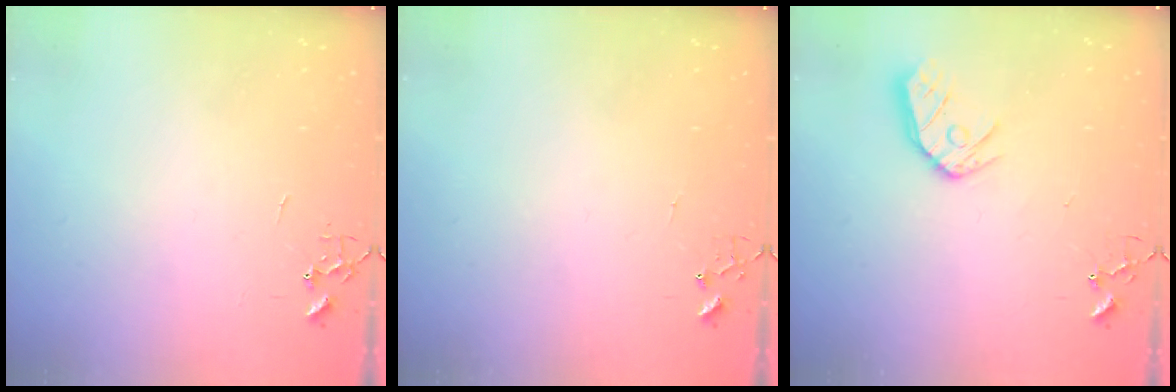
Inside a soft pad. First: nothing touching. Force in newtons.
{"total": 3.6, "press": 3.6, "slide": 0.4}
{"total": 10.8, "press": 10.8, "slide": 0.9}